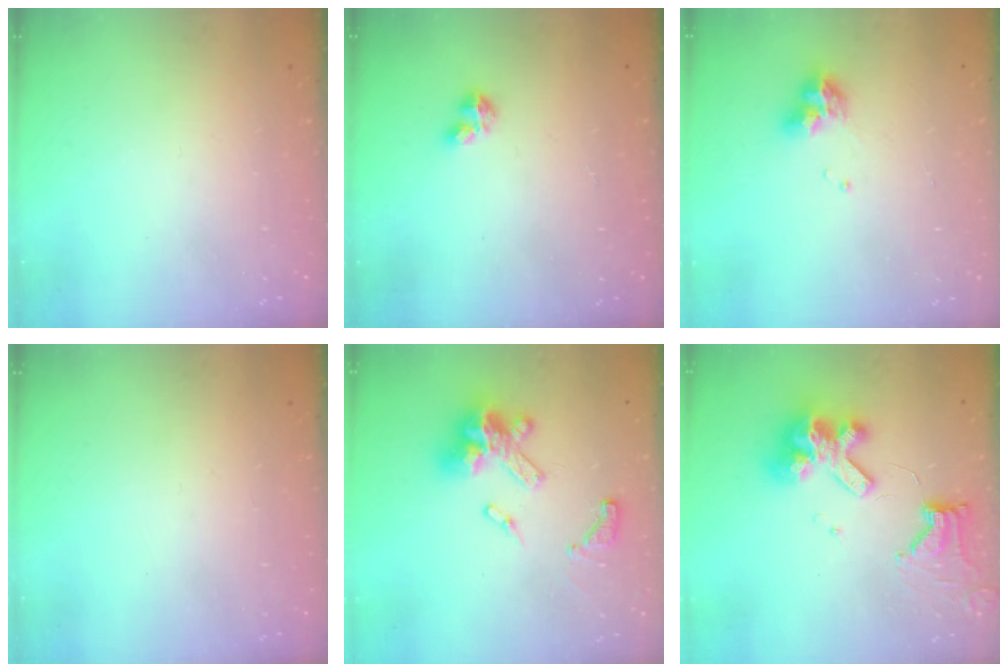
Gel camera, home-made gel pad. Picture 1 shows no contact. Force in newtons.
{"total": 2.4, "press": 2.4, "slide": 0.5}
{"total": 8.2, "press": 8.1, "slide": 1.1}
{"total": 0.0}
{"total": 16.1, "press": 16.0, "slide": 2.0}
{"total": 13.8, "press": 13.7, "slide": 1.6}